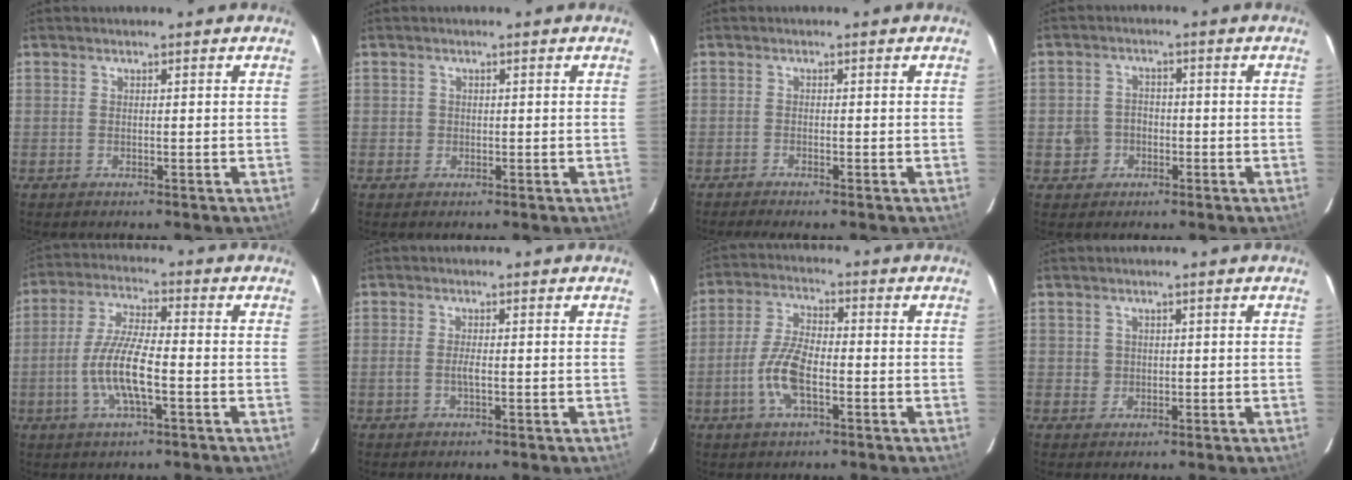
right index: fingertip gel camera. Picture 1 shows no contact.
{"total": 1.2, "force": [-0.2, 1.2, 0.1], "torque": [0.000, 0.001, -0.002]}
{"total": 1.6, "force": [-1.5, 0.0, 0.6], "torque": [-0.025, -0.006, -0.025]}
{"total": 5.6, "force": [-1.8, 5.3, 0.9], "torque": [-0.023, 0.018, -0.021]}
{"total": 10.2, "force": [-3.0, 2.3, 9.4], "torque": [-0.193, -0.003, -0.057]}
{"total": 1.9, "force": [-0.5, 0.5, 1.7], "torque": [-0.037, 0.000, -0.010]}
{"total": 9.7, "force": [-3.1, 4.1, 8.2], "torque": [-0.175, 0.005, -0.061]}
{"total": 1.9, "force": [0.2, 1.9, 0.1], "torque": [0.003, 0.004, 0.004]}